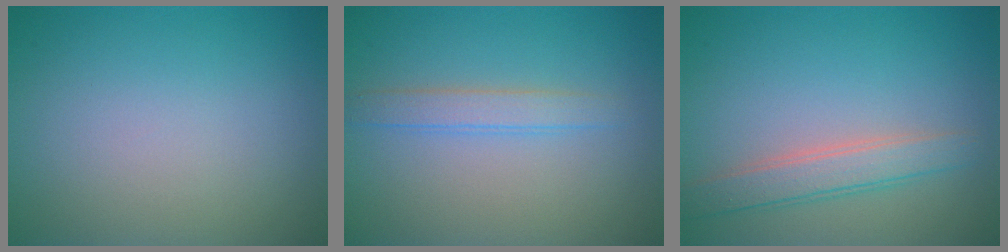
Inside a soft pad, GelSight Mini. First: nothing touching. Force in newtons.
{"total": 1.9, "press": 1.9, "slide": 0.0}
{"total": 3.0, "press": 3.0, "slide": 0.2}